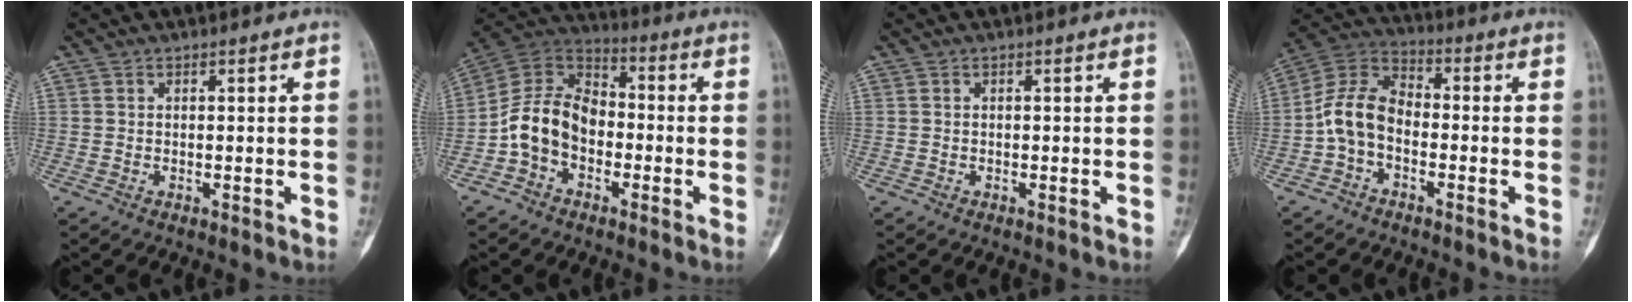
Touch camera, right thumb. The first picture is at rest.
{"total": 12.7, "force": [-3.3, 9.4, 7.9], "torque": [-0.132, 0.048, -0.072]}
{"total": 0.0}
{"total": 9.7, "force": [-2.4, 6.5, 6.8], "torque": [-0.125, 0.038, -0.061]}